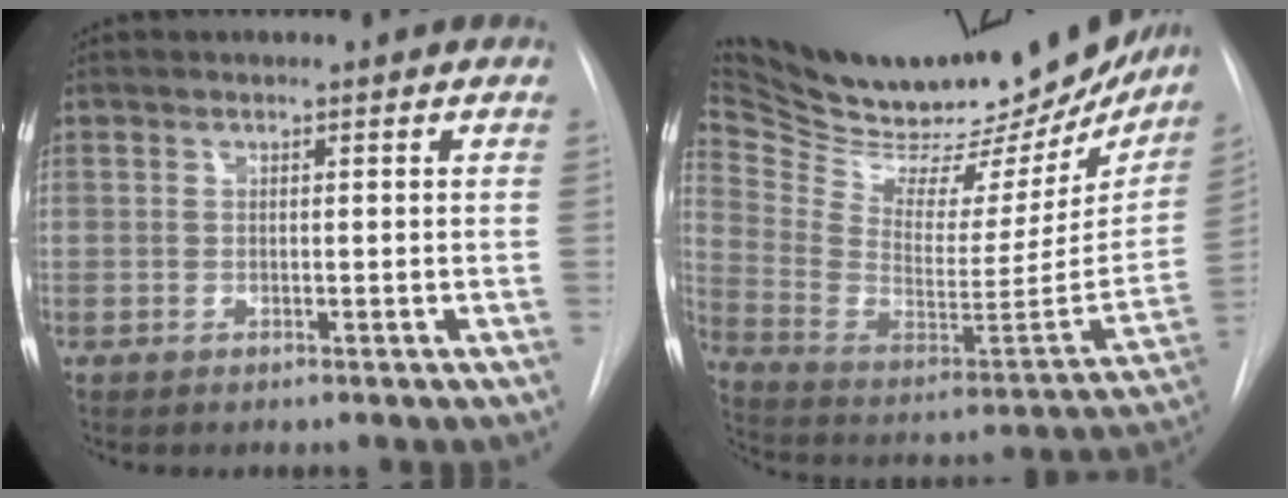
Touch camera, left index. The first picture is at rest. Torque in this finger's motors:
{"motor_torque": [-0.32, -0.91, -0.77, -0.03]}